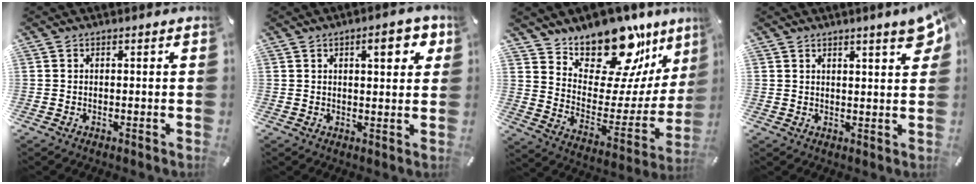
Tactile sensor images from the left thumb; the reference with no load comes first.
{"total": 7.2, "force": [3.3, 2.6, 5.8], "torque": [-0.071, -0.011, 0.047]}
{"total": 18.2, "force": [15.9, 7.2, 5.3], "torque": [-0.077, -0.157, 0.272]}
{"total": 4.9, "force": [3.3, 1.3, 3.4], "torque": [-0.049, -0.015, 0.054]}